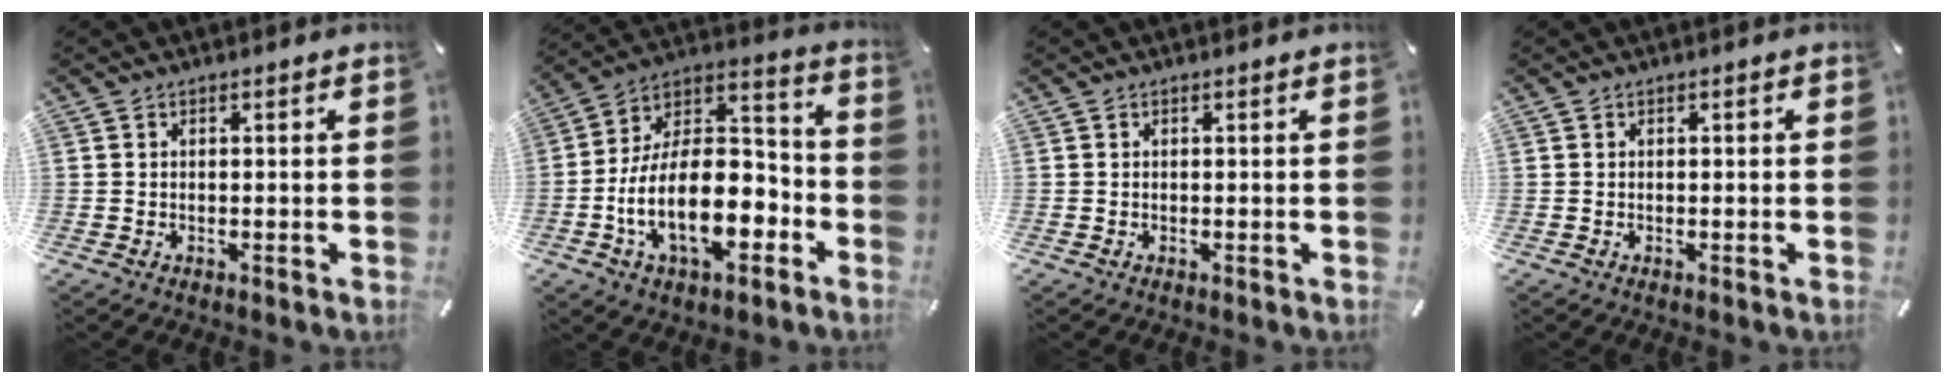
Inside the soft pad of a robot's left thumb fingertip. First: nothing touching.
{"total": 20.0, "force": [-6.5, 11.5, 14.9], "torque": [-0.270, 0.007, -0.107]}
{"total": 0.0}
{"total": 0.0}